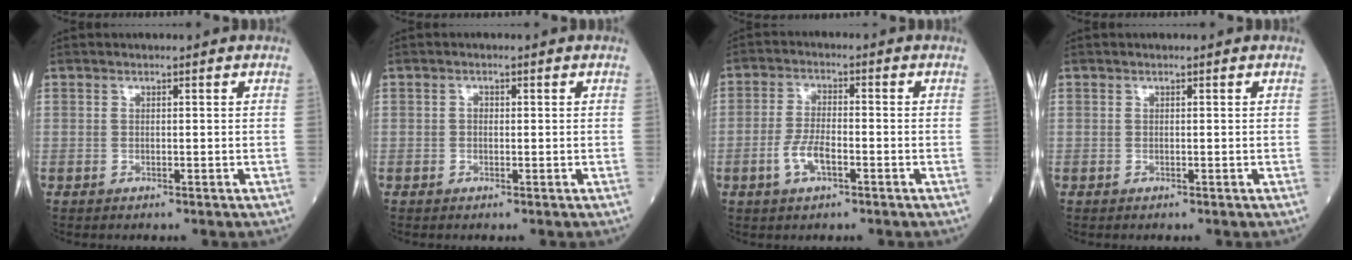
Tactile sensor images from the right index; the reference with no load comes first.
{"total": 0.7, "force": [0.0, 0.5, 0.4], "torque": [-0.006, 0.002, -0.003]}
{"total": 5.1, "force": [-2.0, 1.8, 4.3], "torque": [-0.091, 0.001, -0.040]}
{"total": 0.0}